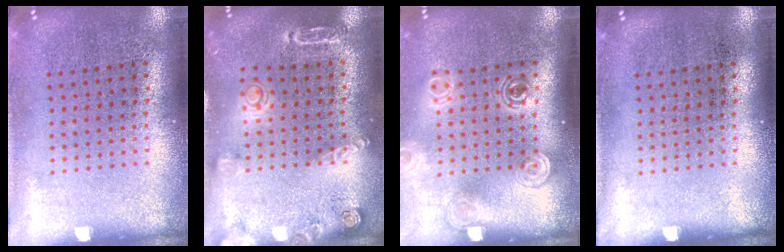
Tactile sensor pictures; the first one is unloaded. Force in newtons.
{"total": 1.8, "press": 1.8, "slide": 0.1}
{"total": 1.5, "press": 1.2, "slide": 0.9}
{"total": 0.0}